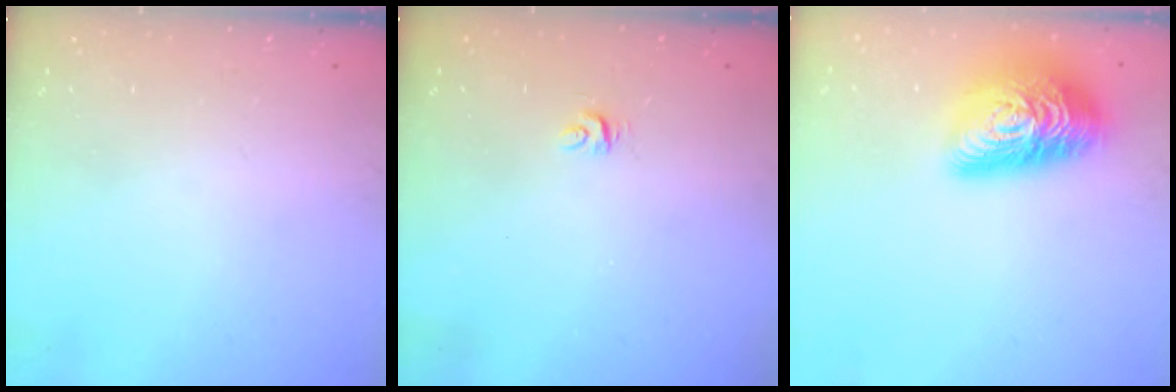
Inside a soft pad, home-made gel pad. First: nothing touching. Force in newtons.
{"total": 4.2, "press": 4.2, "slide": 0.2}
{"total": 19.9, "press": 19.9, "slide": 0.7}